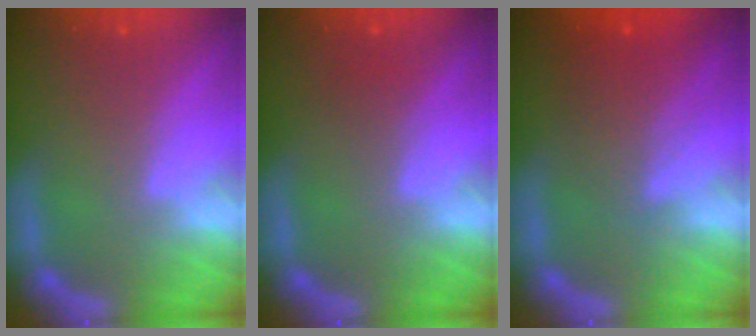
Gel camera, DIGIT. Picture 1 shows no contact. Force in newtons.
{"total": 1.0}
{"total": 4.5}